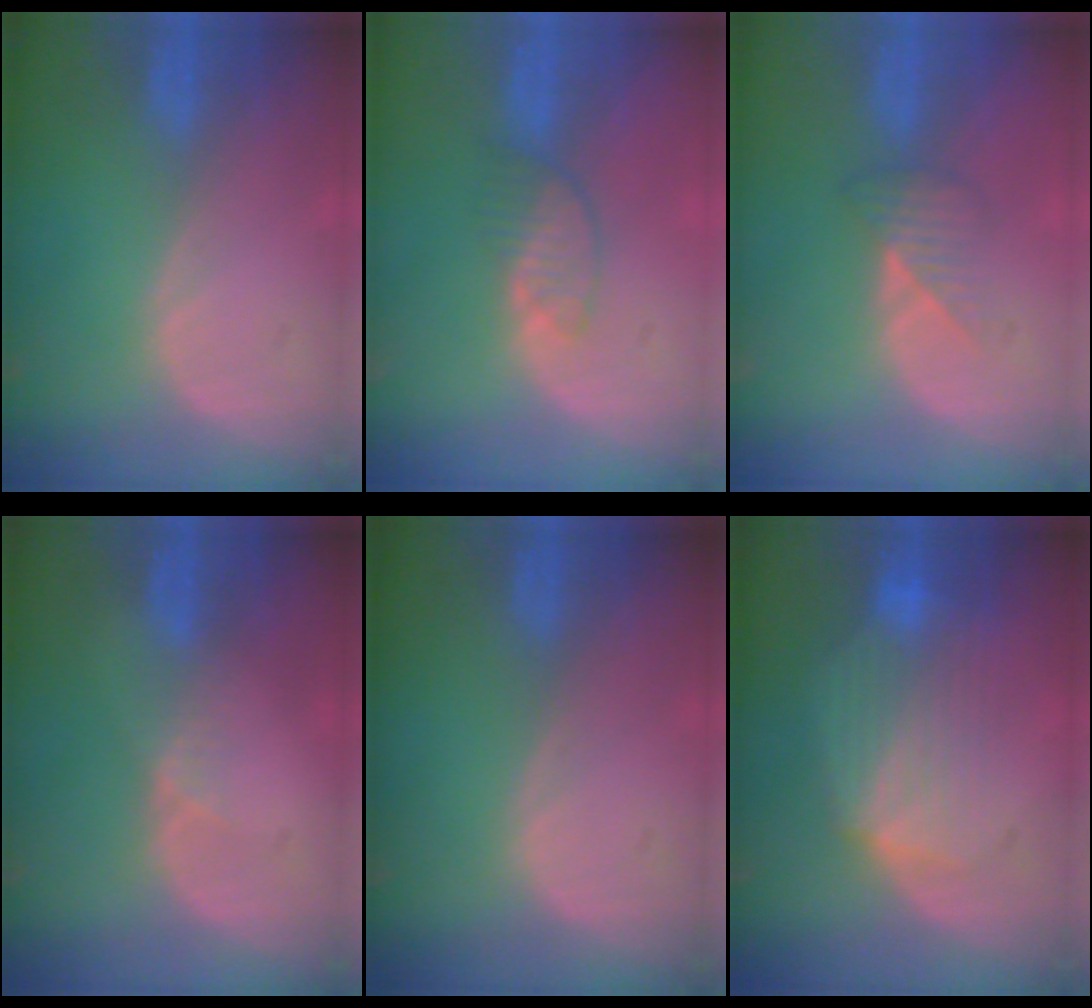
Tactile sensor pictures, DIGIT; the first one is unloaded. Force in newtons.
{"total": 3.6, "press": 3.5, "slide": 1.1}
{"total": 3.5, "press": 3.2, "slide": 1.4}
{"total": 2.0, "press": 1.6, "slide": 1.3}
{"total": 0.0}
{"total": 8.3, "press": 7.8, "slide": 2.9}